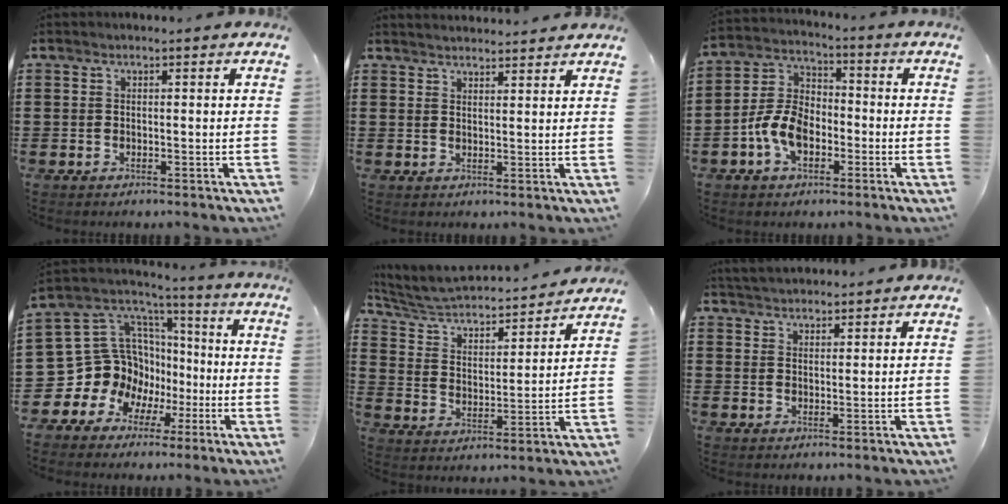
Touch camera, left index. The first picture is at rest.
{"total": 2.2, "force": [2.2, -0.1, 0.0], "torque": [-0.005, -0.003, 0.042]}
{"total": 7.8, "force": [-3.1, 4.8, 5.3], "torque": [-0.140, 0.005, -0.068]}
{"total": 15.2, "force": [-2.2, 14.2, 4.9], "torque": [-0.149, -0.030, -0.010]}
{"total": 4.1, "force": [3.8, 1.2, 1.0], "torque": [-0.044, -0.033, 0.054]}
{"total": 2.9, "force": [2.9, 0.3, 0.0], "torque": [-0.010, -0.003, 0.056]}